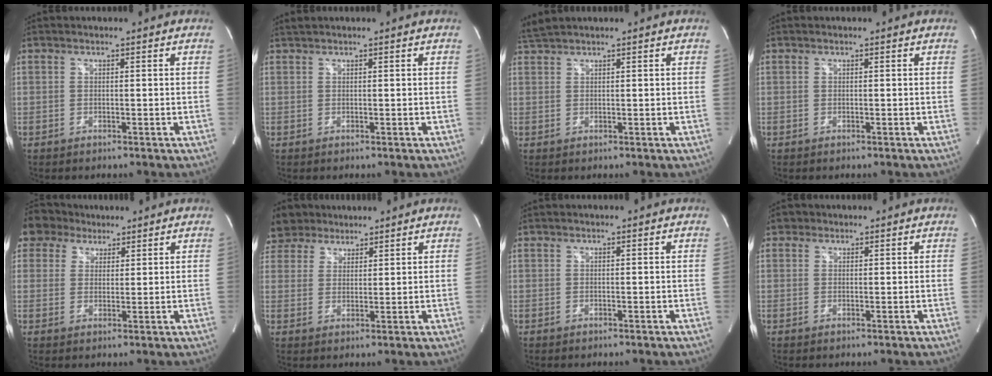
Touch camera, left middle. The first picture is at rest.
{"total": 1.0, "force": [0.9, -0.2, 0.4], "torque": [-0.012, 0.014, 0.023]}
{"total": 2.0, "force": [1.9, -0.4, 0.5], "torque": [-0.014, 0.018, 0.043]}
{"total": 0.0}
{"total": 4.6, "force": [3.7, 2.8, -0.7], "torque": [0.015, 0.015, 0.066]}
{"total": 6.3, "force": [5.3, 3.4, 0.6], "torque": [-0.011, 0.020, 0.102]}
{"total": 0.0}
{"total": 1.3, "force": [0.8, 1.1, 0.1], "torque": [0.006, 0.007, 0.007]}